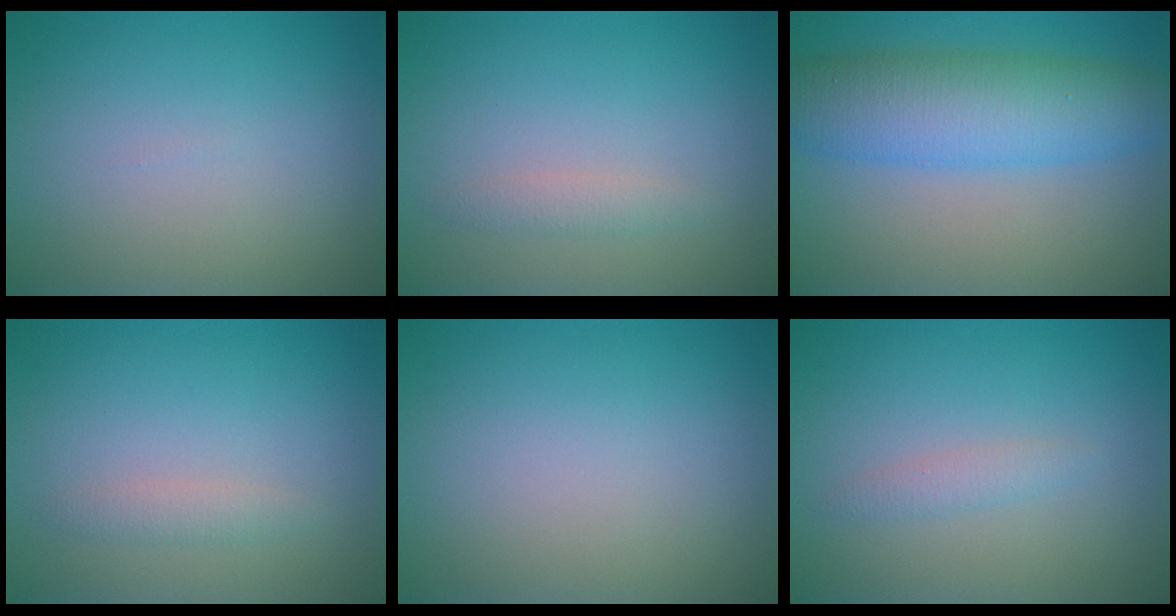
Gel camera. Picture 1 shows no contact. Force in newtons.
{"total": 1.2, "press": 1.2, "slide": 0.0}
{"total": 7.7, "press": 7.7, "slide": 0.1}
{"total": 1.2, "press": 1.2, "slide": 0.0}
{"total": 0.0}
{"total": 1.2, "press": 1.2, "slide": 0.0}